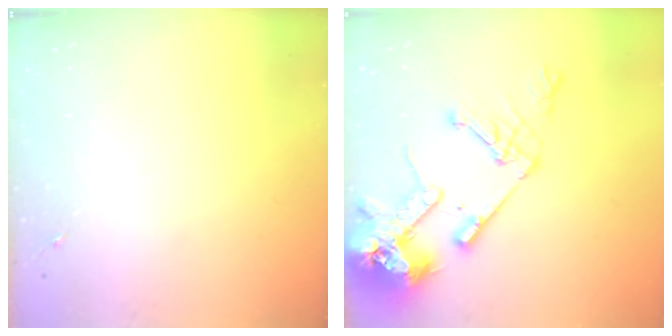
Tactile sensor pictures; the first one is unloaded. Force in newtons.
{"total": 18.4, "press": 18.2, "slide": 2.5}